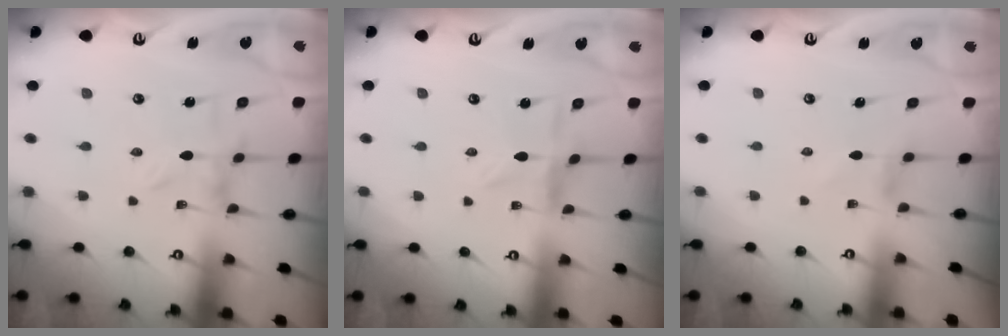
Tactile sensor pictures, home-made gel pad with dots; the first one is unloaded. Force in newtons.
{"total": 2.4, "press": 2.4, "slide": 0.3}
{"total": 1.5, "press": 1.4, "slide": 0.3}